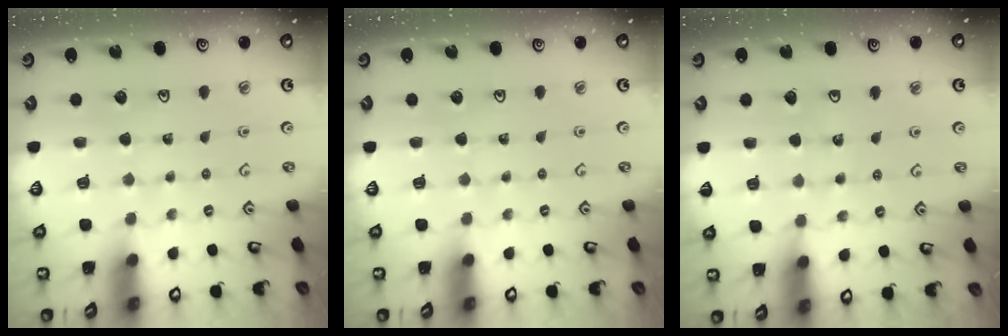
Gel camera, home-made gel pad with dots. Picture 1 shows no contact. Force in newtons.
{"total": 0.0}
{"total": 3.0, "press": 3.0, "slide": 0.3}